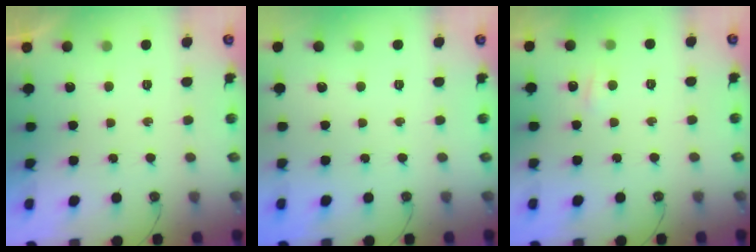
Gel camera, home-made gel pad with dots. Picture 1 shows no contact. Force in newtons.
{"total": 0.0}
{"total": 3.5, "press": 3.4, "slide": 0.7}